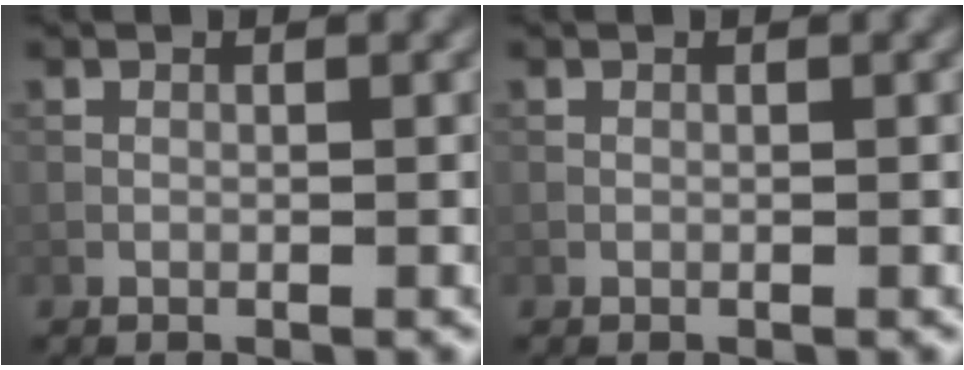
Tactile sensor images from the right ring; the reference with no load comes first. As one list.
[{"total": 0.0}]